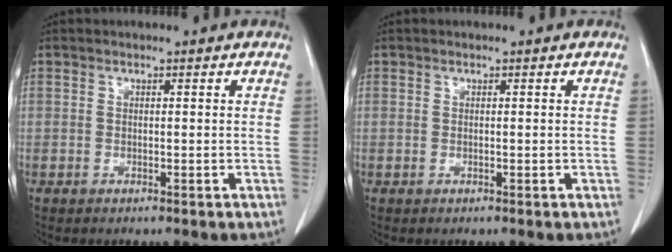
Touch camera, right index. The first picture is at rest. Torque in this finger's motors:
{"motor_torque": [0.00, 0.00, 0.00, 0.00]}